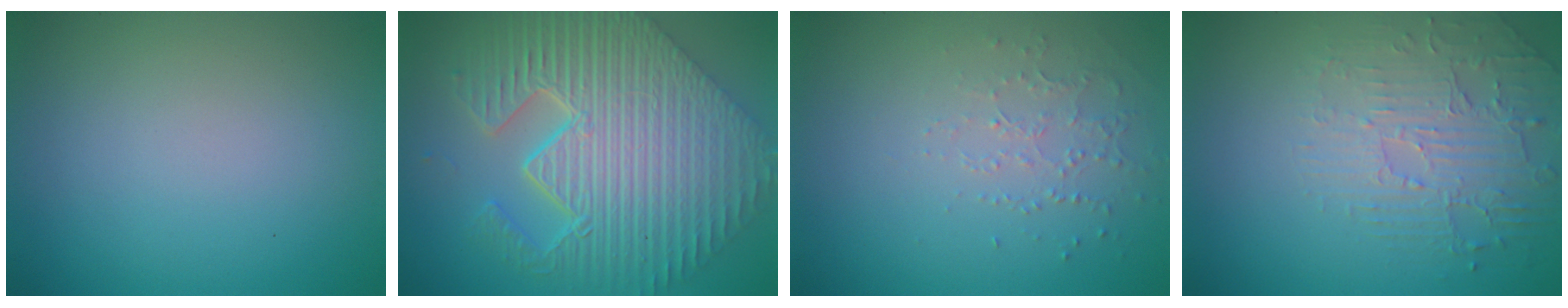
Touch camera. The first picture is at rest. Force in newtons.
{"total": 11.6, "press": 7.8, "slide": 8.6}
{"total": 1.0, "press": 0.7, "slide": 0.8}
{"total": 2.6, "press": 2.1, "slide": 1.5}